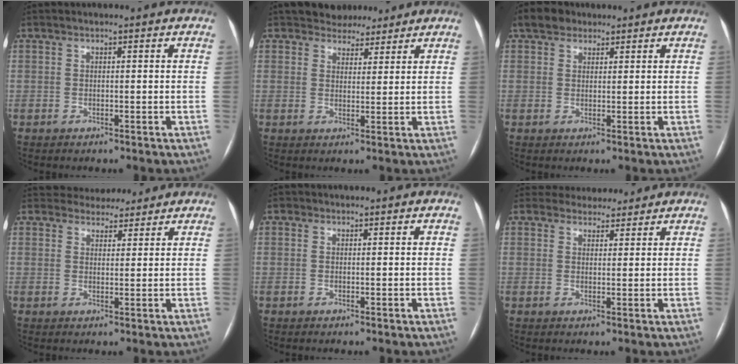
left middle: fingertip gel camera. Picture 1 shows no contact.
{"total": 4.4, "force": [3.8, 2.3, 0.0], "torque": [0.006, 0.002, 0.050]}
{"total": 3.8, "force": [2.7, 2.5, 1.3], "torque": [-0.027, 0.024, 0.047]}
{"total": 5.2, "force": [4.8, 2.0, 0.1], "torque": [0.004, 0.009, 0.064]}
{"total": 0.6, "force": [0.3, 0.6, 0.1], "torque": [0.002, 0.001, 0.001]}
{"total": 5.3, "force": [5.0, 1.9, 0.2], "torque": [0.005, 0.011, 0.066]}